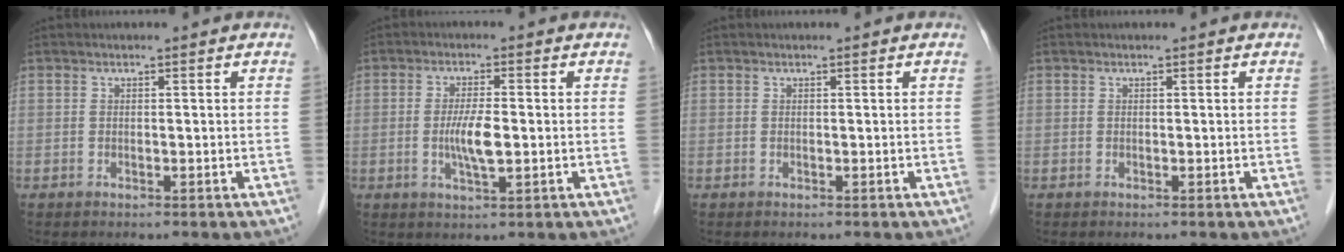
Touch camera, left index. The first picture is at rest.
{"total": 4.8, "force": [-0.6, 0.9, 4.7], "torque": [-0.096, -0.006, -0.010]}
{"total": 0.0}
{"total": 0.0}